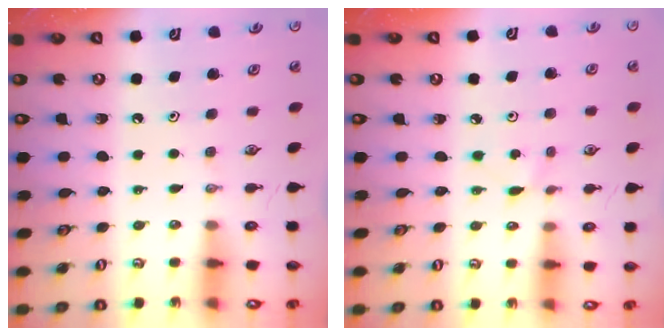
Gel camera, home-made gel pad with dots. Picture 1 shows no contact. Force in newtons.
{"total": 1.9, "press": 1.9, "slide": 0.3}